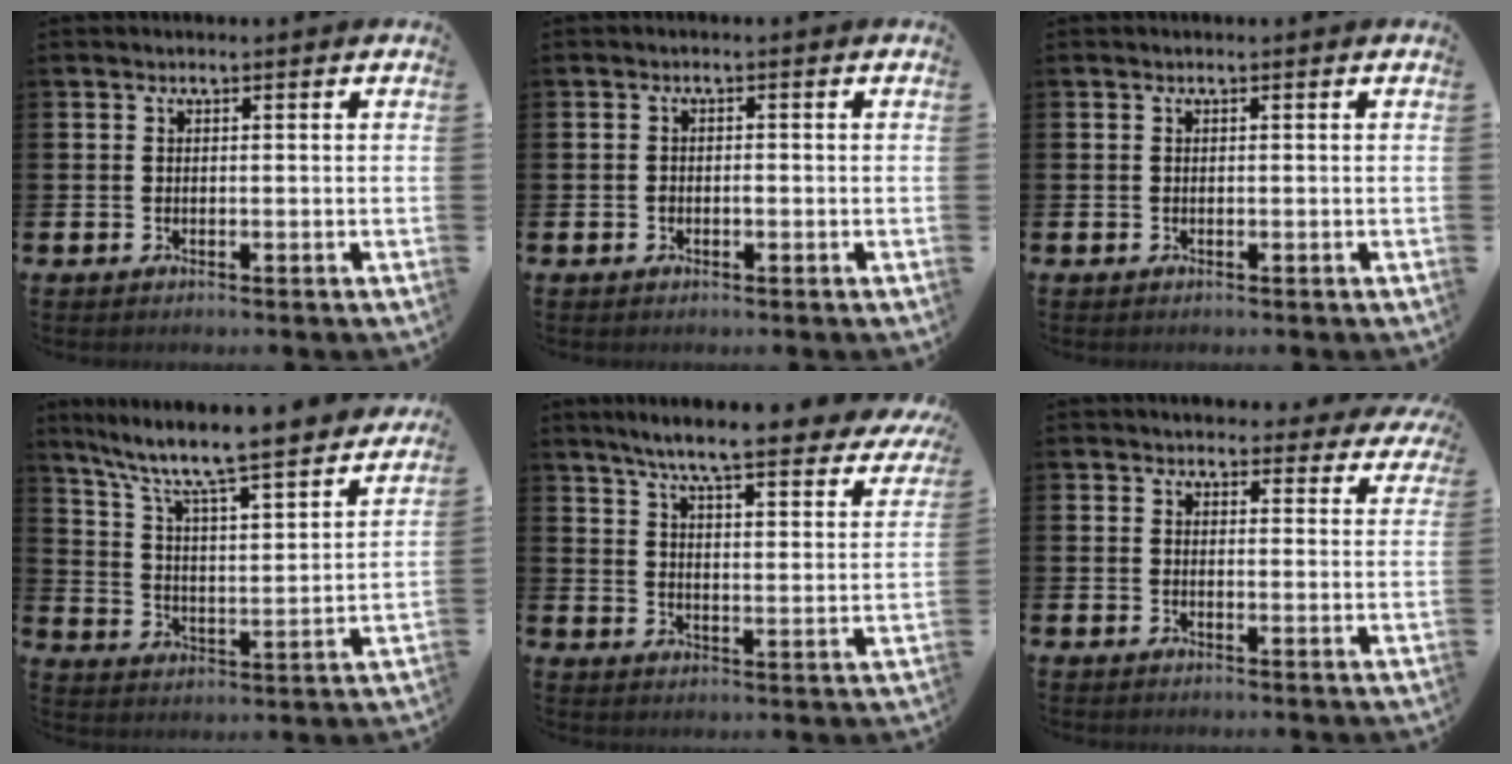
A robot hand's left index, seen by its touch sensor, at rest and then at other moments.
{"total": 0.8, "force": [-0.4, 0.5, 0.4], "torque": [-0.007, 0.001, -0.008]}
{"total": 0.0}
{"total": 9.1, "force": [8.2, 0.7, 3.8], "torque": [-0.104, -0.064, 0.132]}
{"total": 7.3, "force": [6.5, 0.4, 3.4], "torque": [-0.086, -0.048, 0.106]}
{"total": 3.7, "force": [3.4, 1.3, 0.1], "torque": [0.006, -0.020, 0.058]}